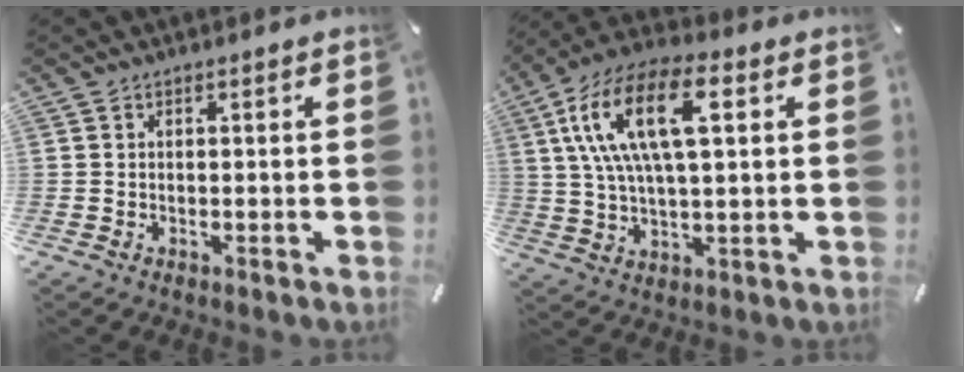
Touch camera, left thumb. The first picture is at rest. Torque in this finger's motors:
{"motor_torque": [1.84, 1.76, 1.76, -1.01, 0.89]}